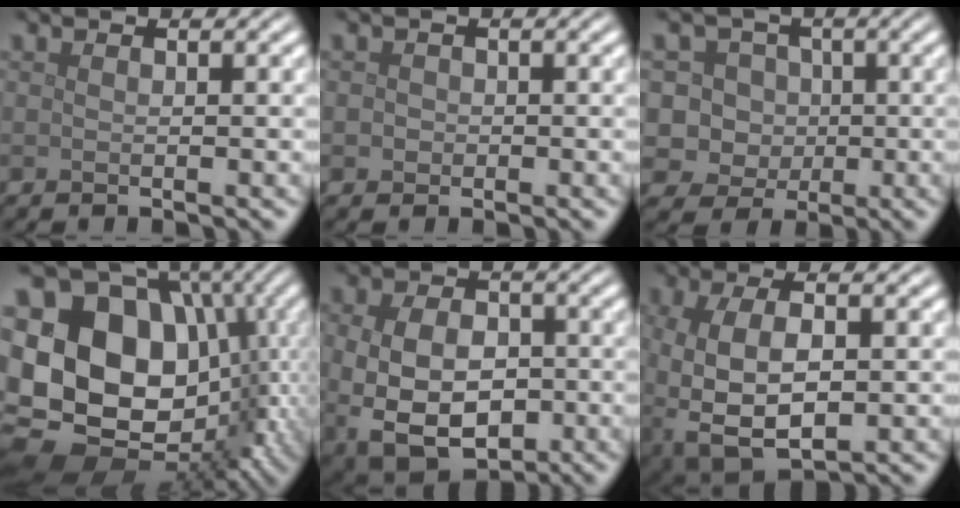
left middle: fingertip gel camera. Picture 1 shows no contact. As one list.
[{"total": 0.8, "force": [-0.1, 0.8, 0.2], "torque": [0.002, -0.003, -0.003]}, {"total": 5.8, "force": [0.6, 5.5, 1.9], "torque": [-0.018, 0.018, -0.009]}, {"total": 19.0, "force": [0.1, 14.9, 11.8], "torque": [-0.214, 0.004, 0.017]}, {"total": 8.9, "force": [-1.6, 6.2, 6.1], "torque": [-0.126, -0.032, -0.015]}, {"total": 7.6, "force": [-0.9, 4.2, 6.2], "torque": [-0.139, -0.021, -0.003]}]